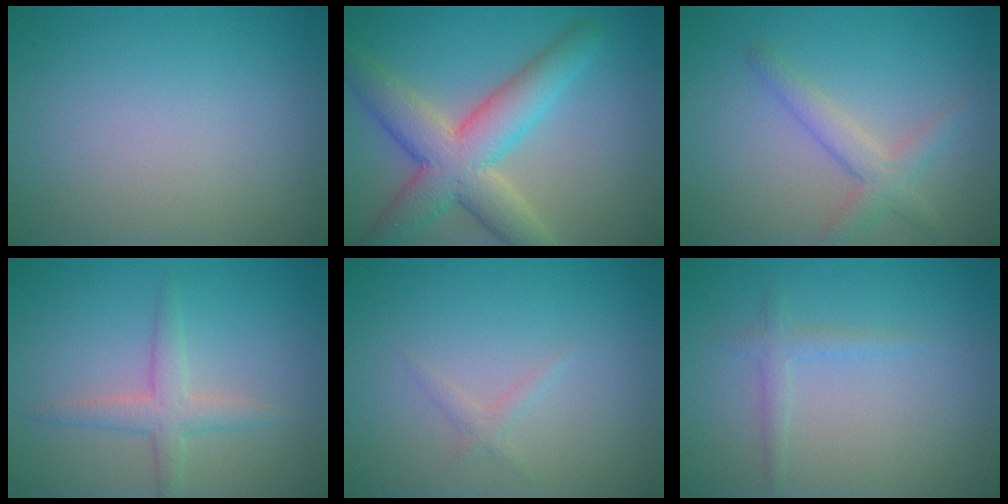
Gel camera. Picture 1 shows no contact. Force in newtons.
{"total": 7.8, "press": 7.8, "slide": 0.4}
{"total": 2.7, "press": 2.7, "slide": 0.1}
{"total": 2.4, "press": 2.4, "slide": 0.2}
{"total": 0.9, "press": 0.9, "slide": 0.0}
{"total": 1.4, "press": 1.4, "slide": 0.1}